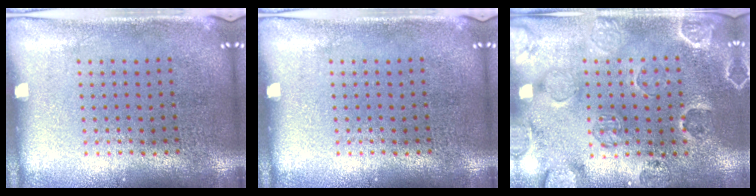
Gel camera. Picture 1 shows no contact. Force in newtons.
{"total": 0.0}
{"total": 2.5, "press": 2.1, "slide": 1.3}